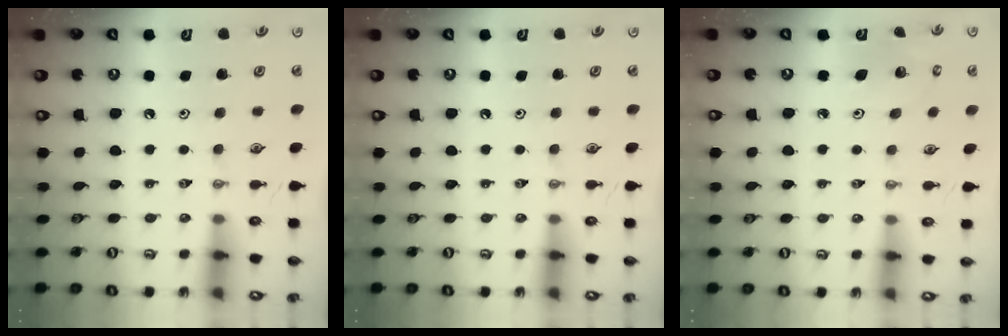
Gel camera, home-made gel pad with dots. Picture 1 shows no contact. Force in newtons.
{"total": 0.0}
{"total": 3.1, "press": 3.1, "slide": 0.1}